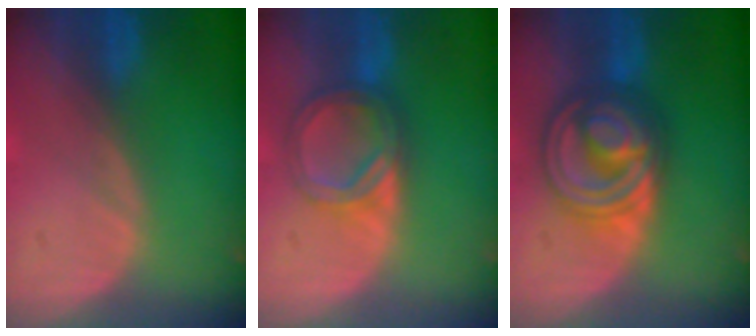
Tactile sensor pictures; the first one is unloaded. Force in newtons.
{"total": 6.4, "press": 5.6, "slide": 3.1}
{"total": 9.2, "press": 9.2, "slide": 0.7}